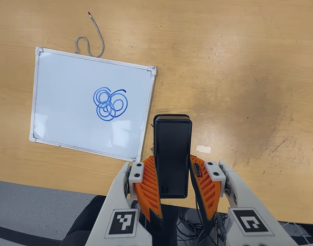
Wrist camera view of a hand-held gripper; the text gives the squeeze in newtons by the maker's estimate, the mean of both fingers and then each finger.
{"total": 5.0, "left": 3.3, "right": 6.8}